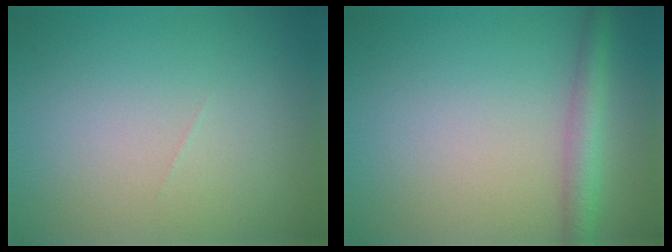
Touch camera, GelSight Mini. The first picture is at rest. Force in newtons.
{"total": 3.0, "press": 3.0, "slide": 0.1}